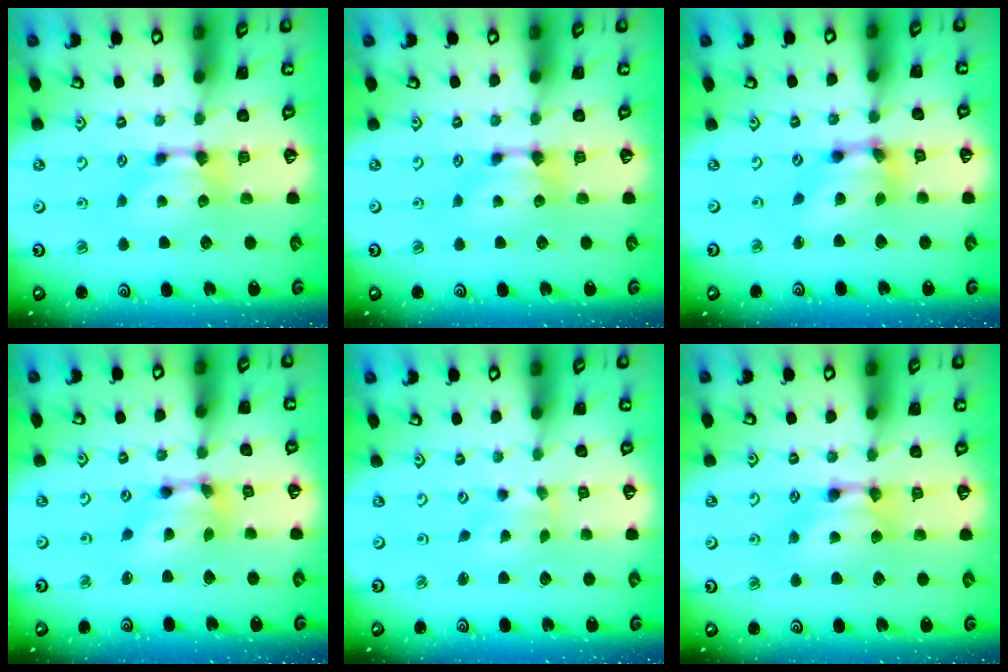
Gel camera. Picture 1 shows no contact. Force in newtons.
{"total": 0.0}
{"total": 6.3, "press": 5.9, "slide": 2.2}
{"total": 6.5, "press": 6.1, "slide": 2.2}
{"total": 2.7, "press": 2.6, "slide": 1.0}
{"total": 1.8, "press": 1.7, "slide": 0.0}